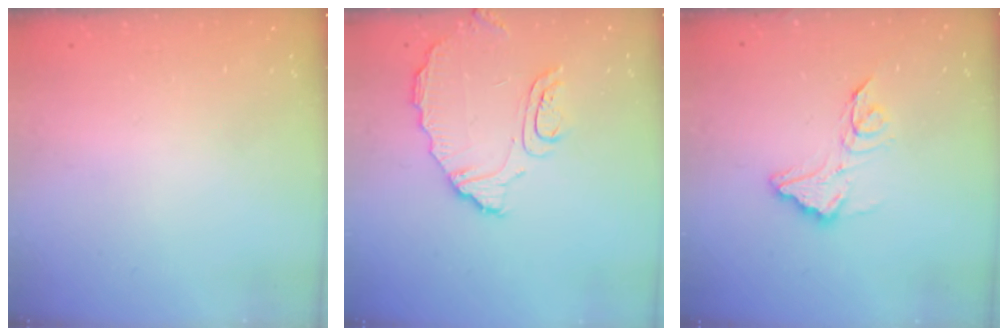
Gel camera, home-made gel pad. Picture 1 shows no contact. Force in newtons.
{"total": 9.5, "press": 9.5, "slide": 0.8}
{"total": 11.7, "press": 11.6, "slide": 0.9}